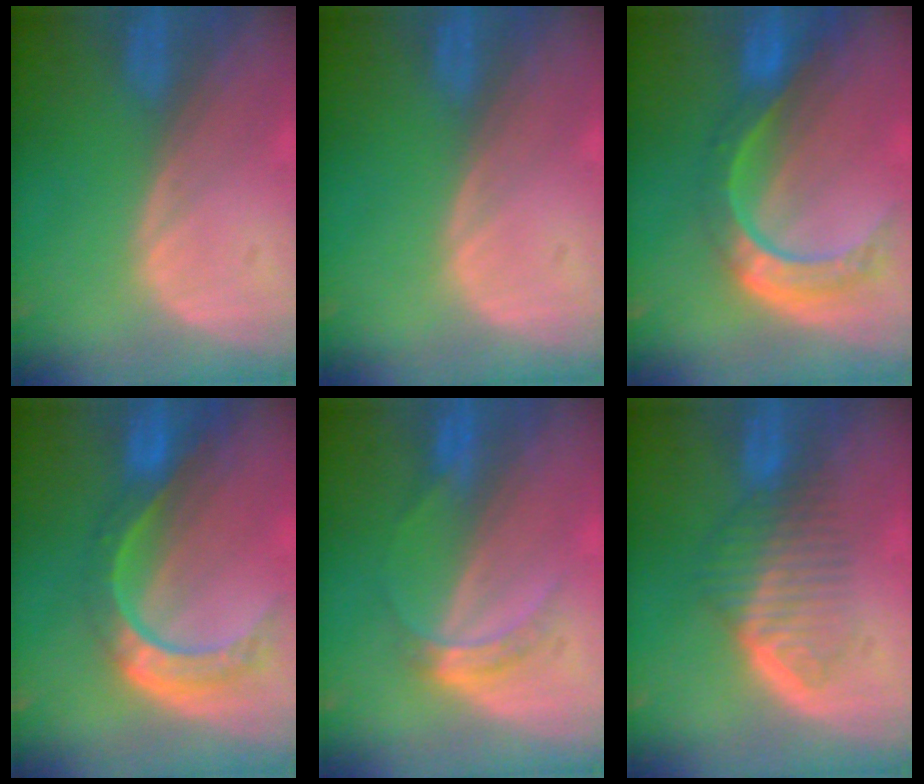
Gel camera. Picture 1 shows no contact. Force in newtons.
{"total": 0.0}
{"total": 8.8, "press": 7.4, "slide": 4.9}
{"total": 8.8, "press": 7.4, "slide": 4.9}
{"total": 3.5, "press": 3.2, "slide": 1.5}
{"total": 6.5, "press": 5.9, "slide": 2.9}